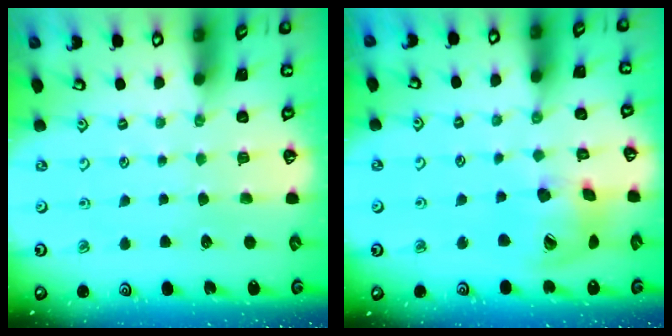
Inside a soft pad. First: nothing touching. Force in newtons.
{"total": 16.1, "press": 15.9, "slide": 2.6}